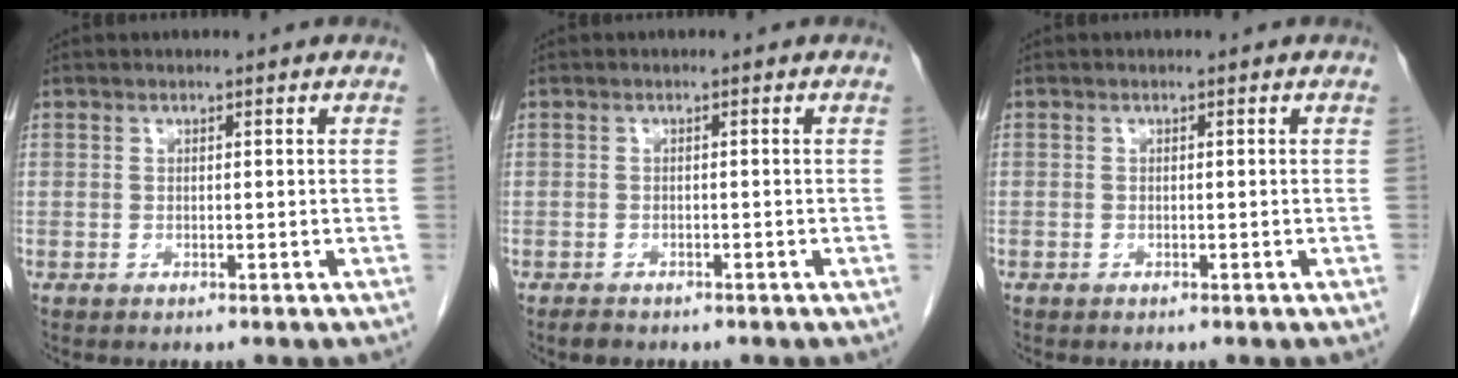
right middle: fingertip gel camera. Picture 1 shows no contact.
{"total": 1.5, "force": [-1.2, 0.7, 0.5], "torque": [-0.015, -0.001, -0.017]}
{"total": 0.0}